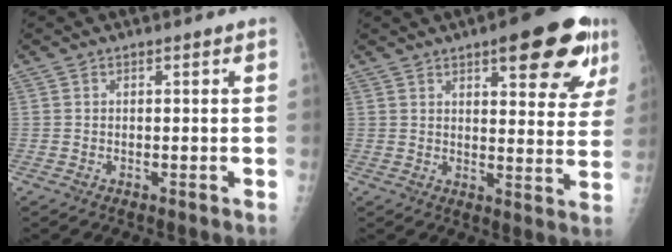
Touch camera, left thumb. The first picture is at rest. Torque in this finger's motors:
{"motor_torque": [2.01, 1.79, 1.17, -0.59, 0.06]}